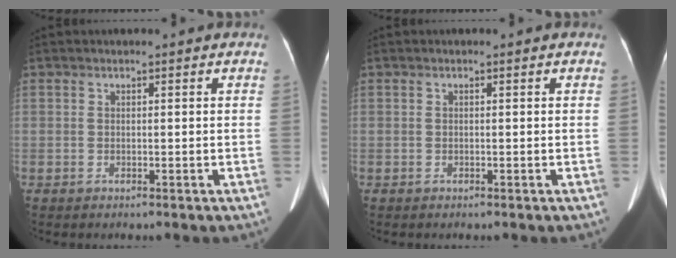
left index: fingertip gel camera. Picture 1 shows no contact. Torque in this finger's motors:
{"motor_torque": [0.00, -0.01, 0.00, 0.00]}